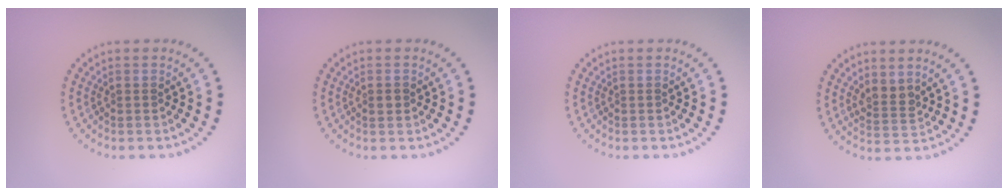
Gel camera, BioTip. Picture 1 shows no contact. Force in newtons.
{"total": 1.0, "press": 1.0, "slide": 0.1}
{"total": 0.0}
{"total": 2.0, "press": 1.7, "slide": 1.2}